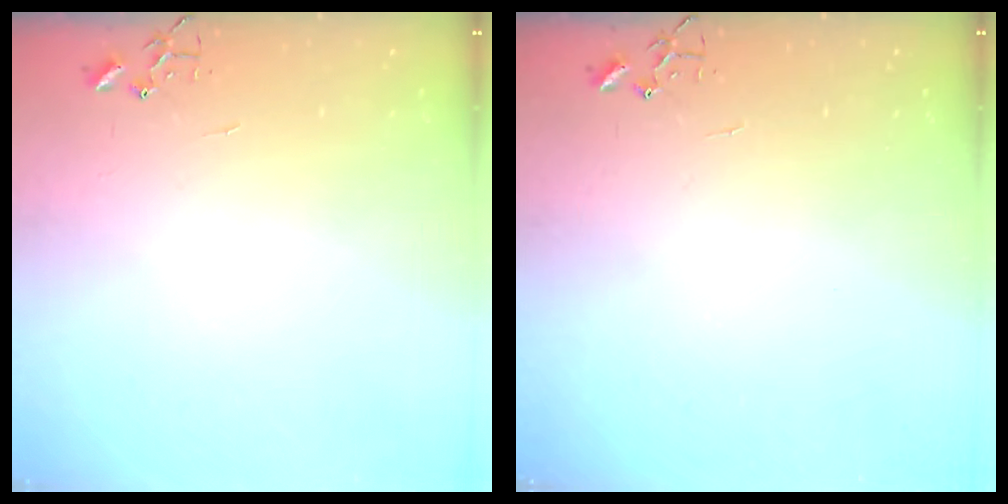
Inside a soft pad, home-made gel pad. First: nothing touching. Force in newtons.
{"total": 0.0}